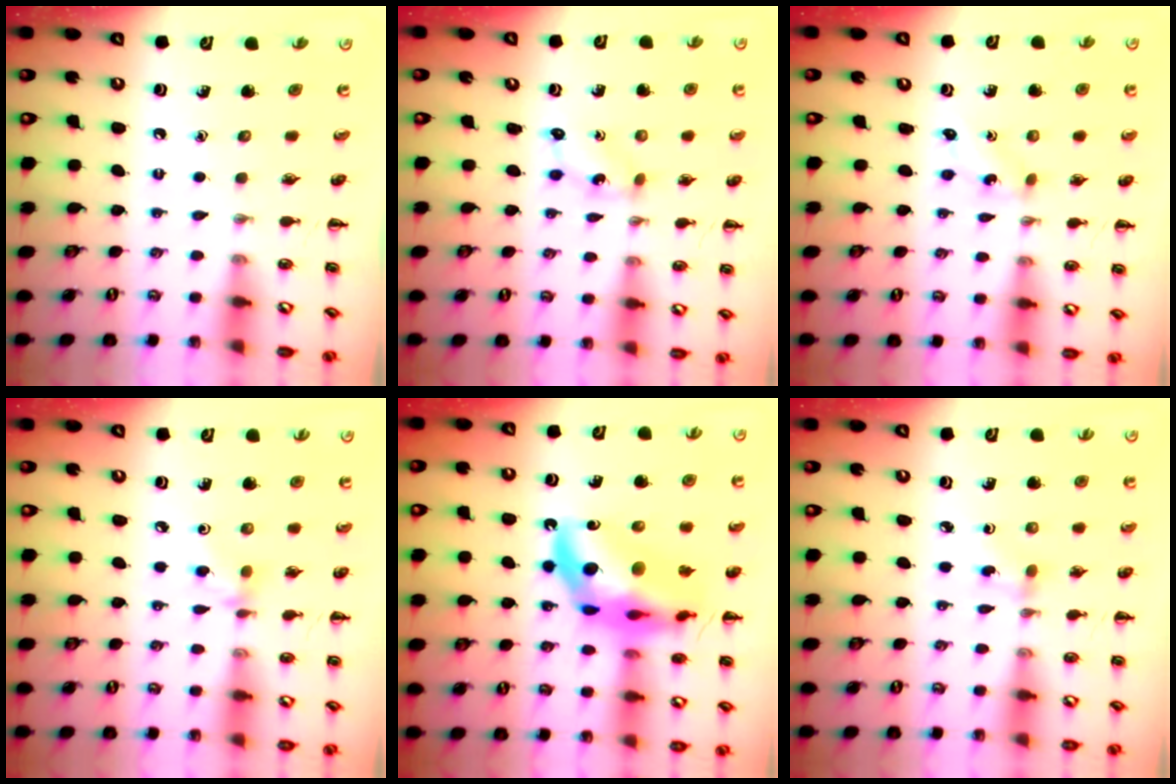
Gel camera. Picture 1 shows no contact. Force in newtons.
{"total": 1.7, "press": 1.6, "slide": 0.5}
{"total": 0.6, "press": 0.5, "slide": 0.2}
{"total": 3.6, "press": 3.4, "slide": 1.3}
{"total": 19.1, "press": 18.5, "slide": 4.4}
{"total": 2.3, "press": 2.0, "slide": 1.1}